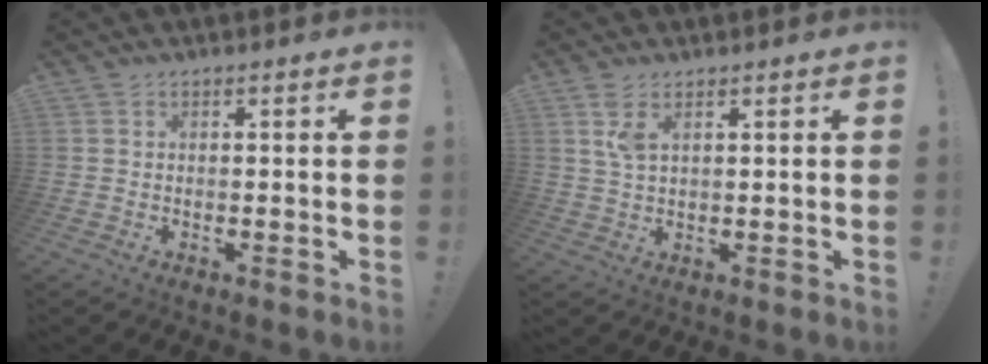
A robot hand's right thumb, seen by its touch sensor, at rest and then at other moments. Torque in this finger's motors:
{"motor_torque": [0.05, -0.03, 0.46, 0.03, 0.00]}